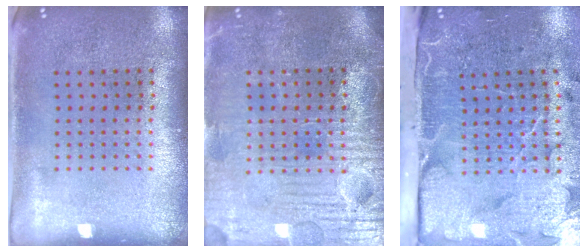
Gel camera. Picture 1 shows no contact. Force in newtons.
{"total": 4.0, "press": 3.8, "slide": 1.2}
{"total": 5.2, "press": 4.1, "slide": 3.2}